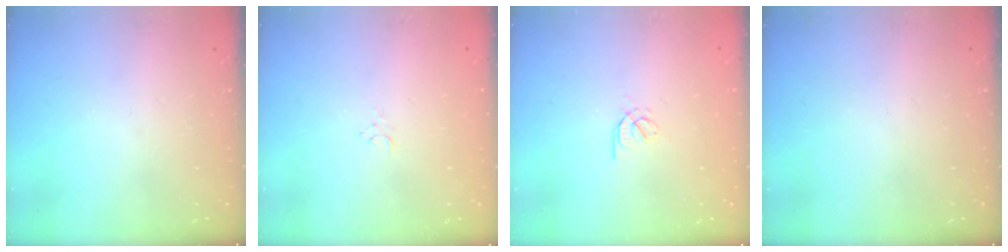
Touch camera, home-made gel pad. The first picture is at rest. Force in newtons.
{"total": 2.9, "press": 2.9, "slide": 0.3}
{"total": 2.0, "press": 1.9, "slide": 0.6}
{"total": 0.0}